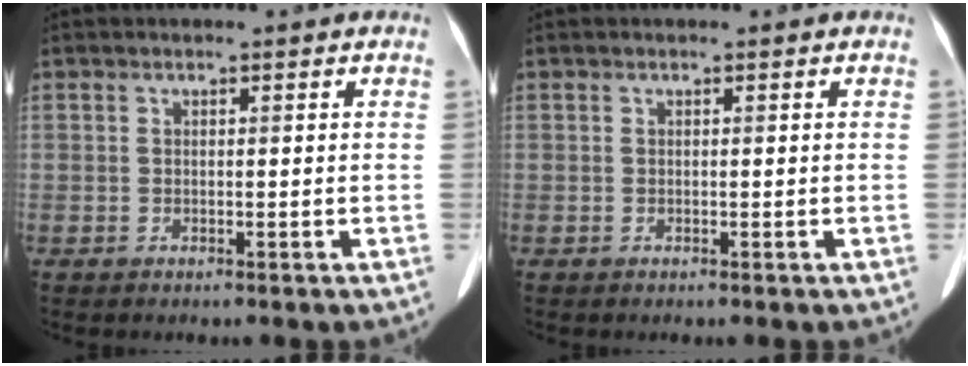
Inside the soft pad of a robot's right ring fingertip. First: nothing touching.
{"total": 0.0}